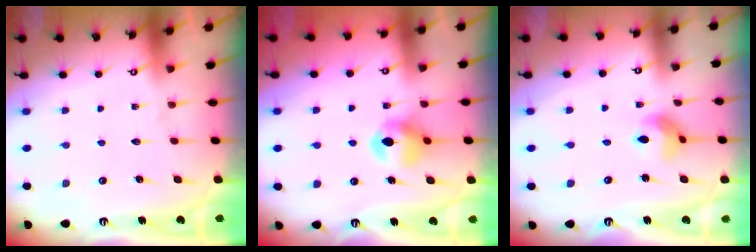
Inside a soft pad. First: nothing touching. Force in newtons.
{"total": 7.9, "press": 7.8, "slide": 0.6}
{"total": 6.7, "press": 6.7, "slide": 0.3}